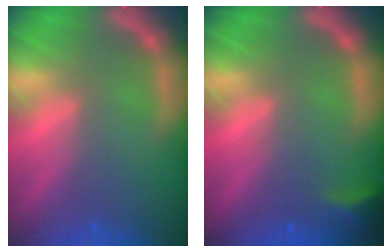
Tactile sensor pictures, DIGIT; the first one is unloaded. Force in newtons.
{"total": 2.4}